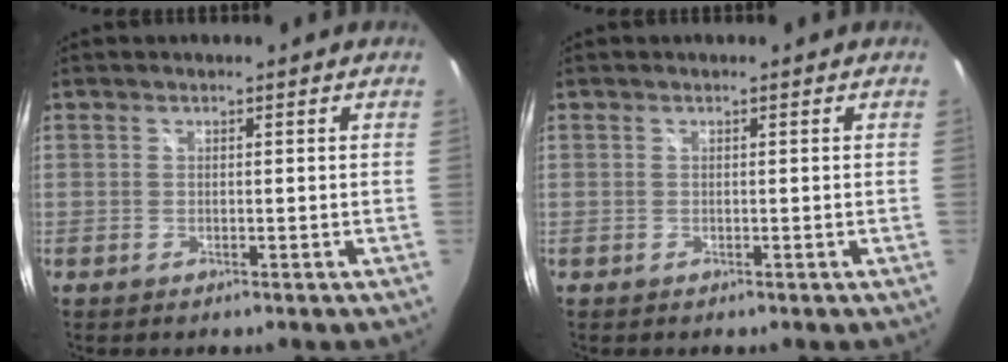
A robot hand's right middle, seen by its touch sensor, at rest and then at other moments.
{"total": 0.0}